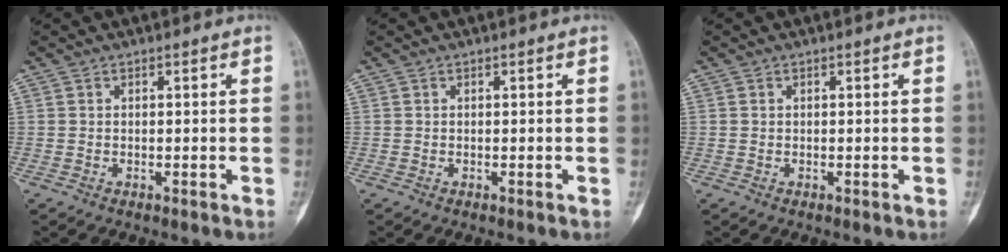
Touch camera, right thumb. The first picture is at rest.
{"total": 0.0}
{"total": 0.0}